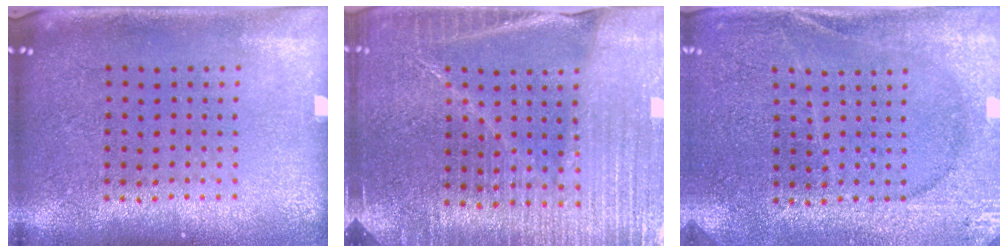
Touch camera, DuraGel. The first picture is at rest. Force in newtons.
{"total": 4.3, "press": 4.0, "slide": 1.6}
{"total": 2.7, "press": 2.7, "slide": 0.3}